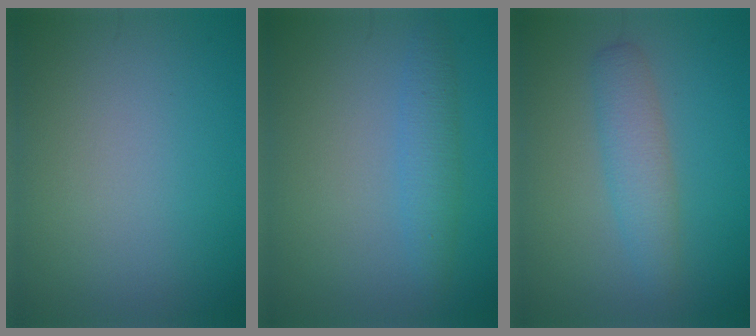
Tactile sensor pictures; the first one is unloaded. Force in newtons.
{"total": 2.2, "press": 2.2, "slide": 0.2}
{"total": 3.0, "press": 3.0, "slide": 0.1}